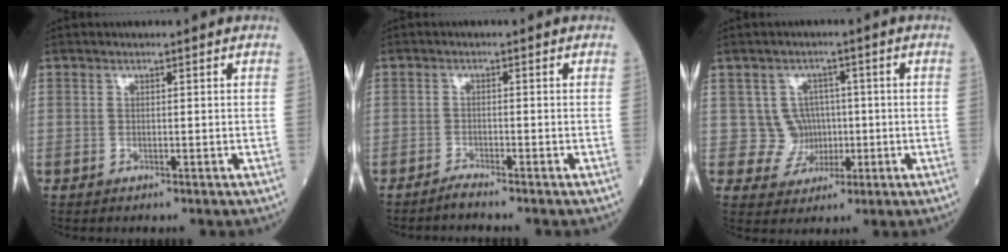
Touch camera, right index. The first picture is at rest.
{"total": 1.8, "force": [-1.7, -0.5, 0.3], "torque": [-0.007, -0.003, -0.036]}
{"total": 4.9, "force": [0.2, 4.9, 0.3], "torque": [0.007, 0.012, 0.008]}